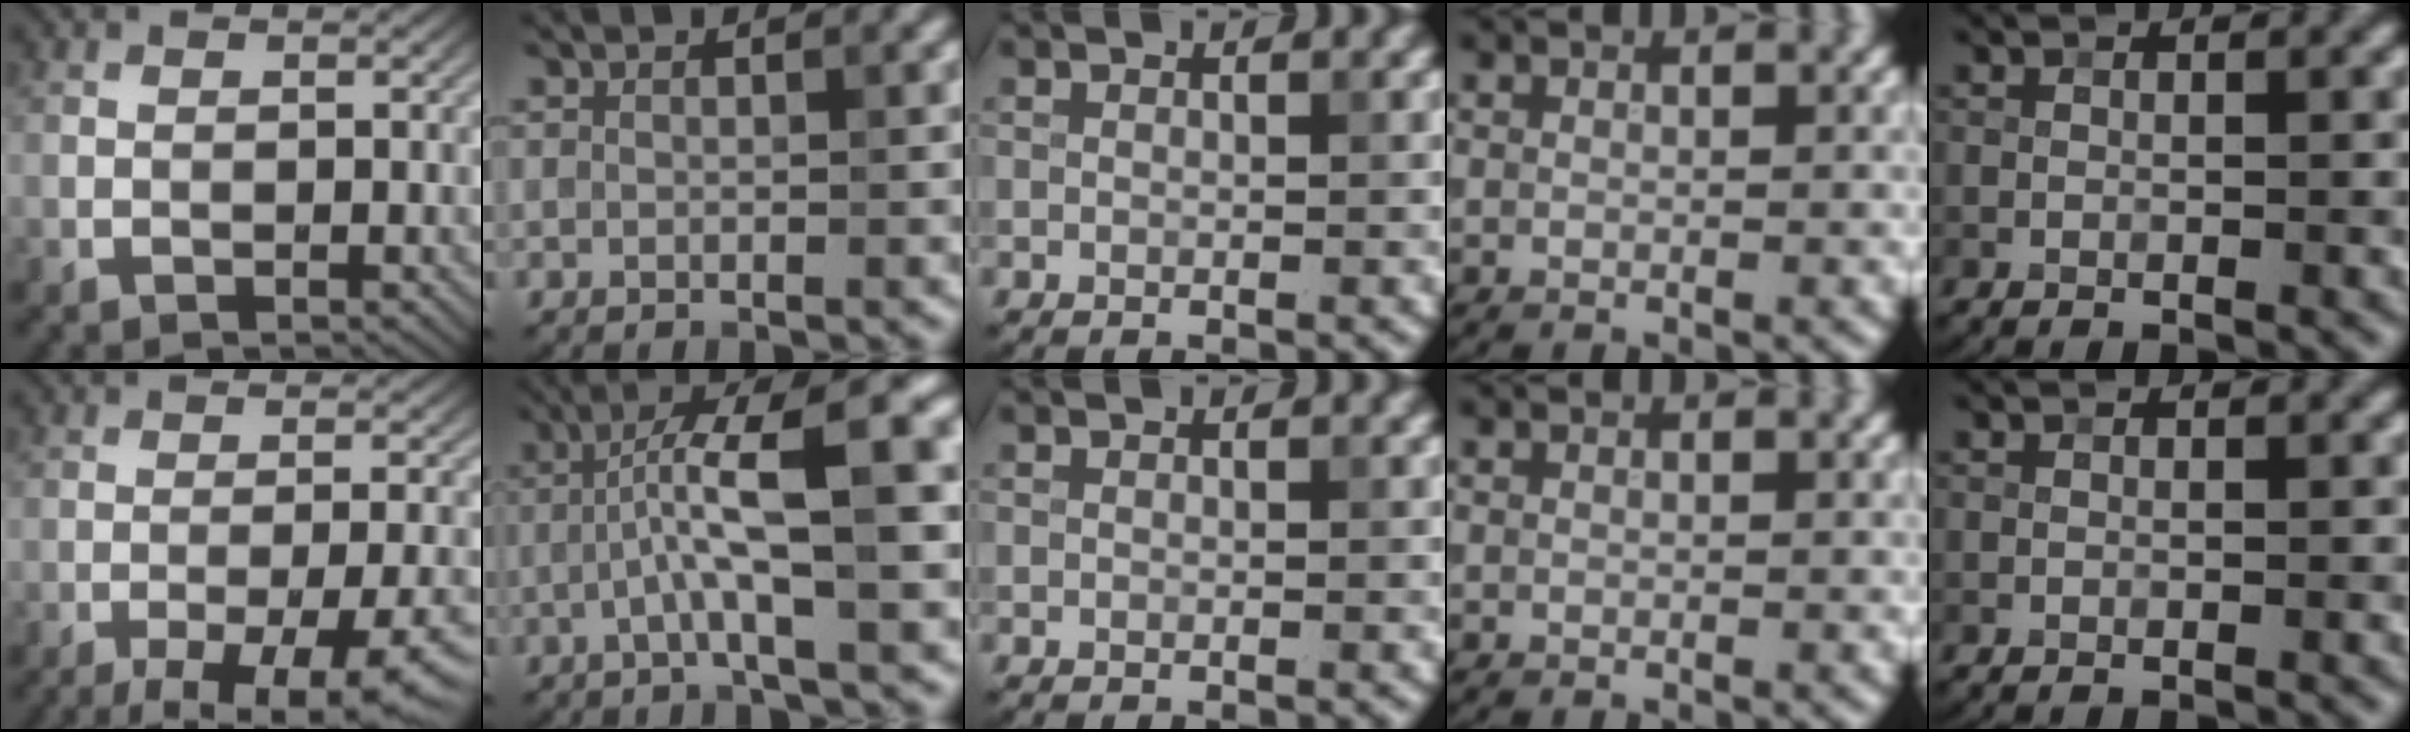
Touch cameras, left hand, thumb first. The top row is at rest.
{"thumb": {"total": 14.0, "force": [-9.6, 4.0, 9.4], "torque": [-0.128, -0.011, -0.117]}, "index": {"total": 9.4, "force": [-0.1, 2.0, 9.2], "torque": [-0.142, 0.022, -0.008]}}